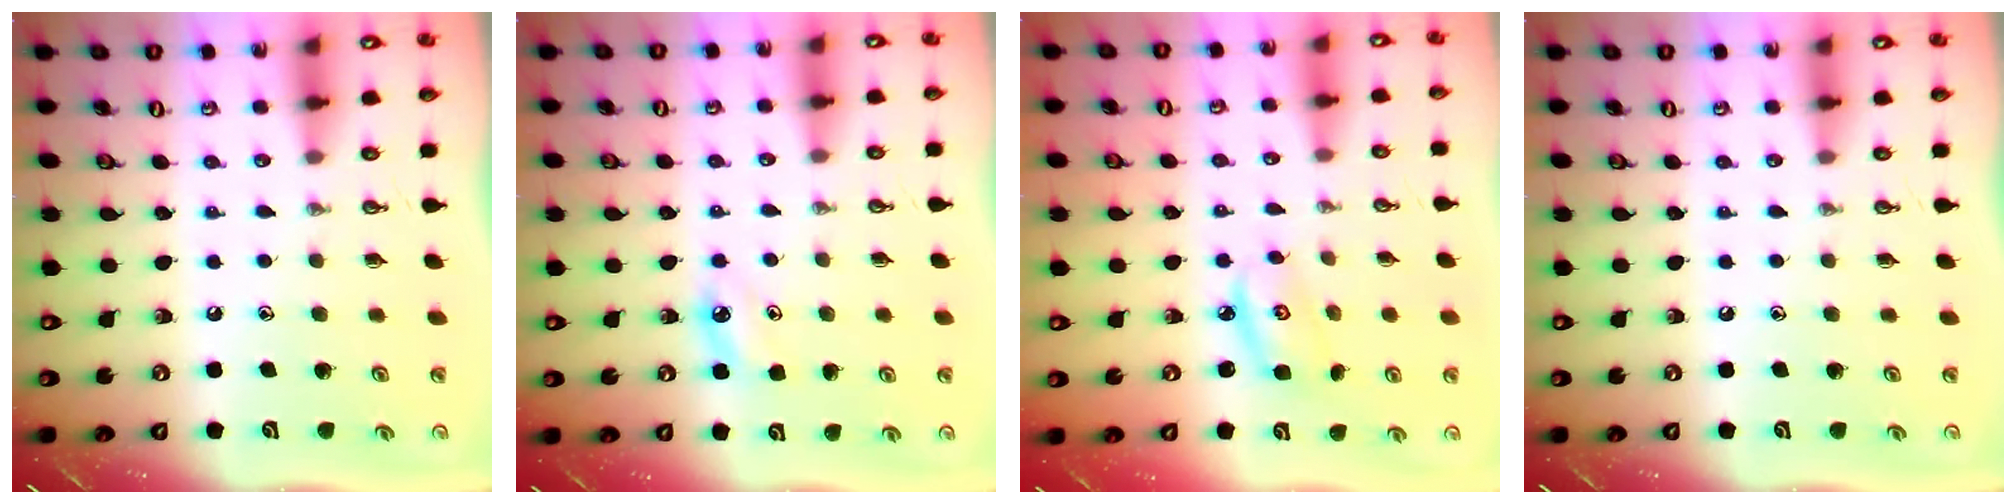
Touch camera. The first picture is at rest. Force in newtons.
{"total": 5.1, "press": 5.1, "slide": 0.6}
{"total": 4.6, "press": 4.6, "slide": 0.2}
{"total": 0.0}